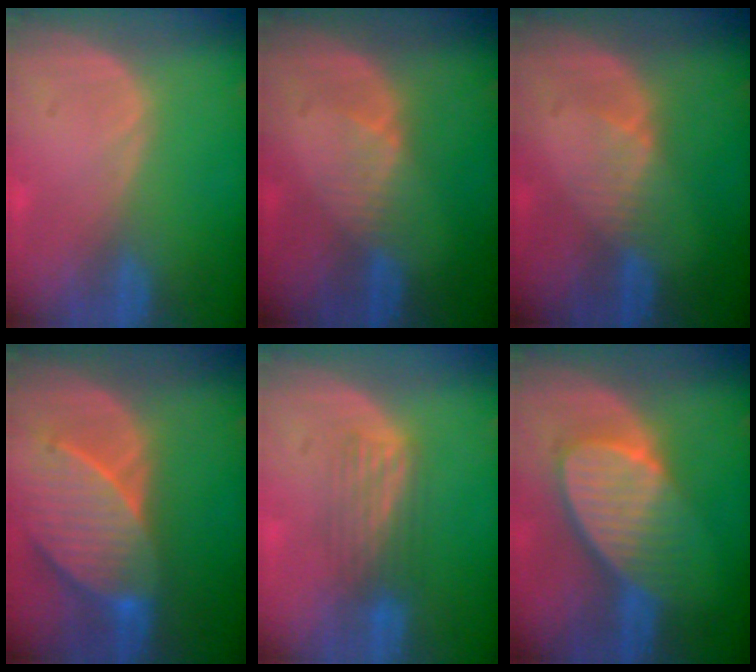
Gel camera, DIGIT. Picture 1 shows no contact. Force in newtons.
{"total": 2.7, "press": 2.7, "slide": 0.3}
{"total": 2.7, "press": 2.7, "slide": 0.3}
{"total": 9.5, "press": 8.6, "slide": 3.8}
{"total": 4.1, "press": 4.1, "slide": 0.1}
{"total": 8.3, "press": 7.7, "slide": 3.1}